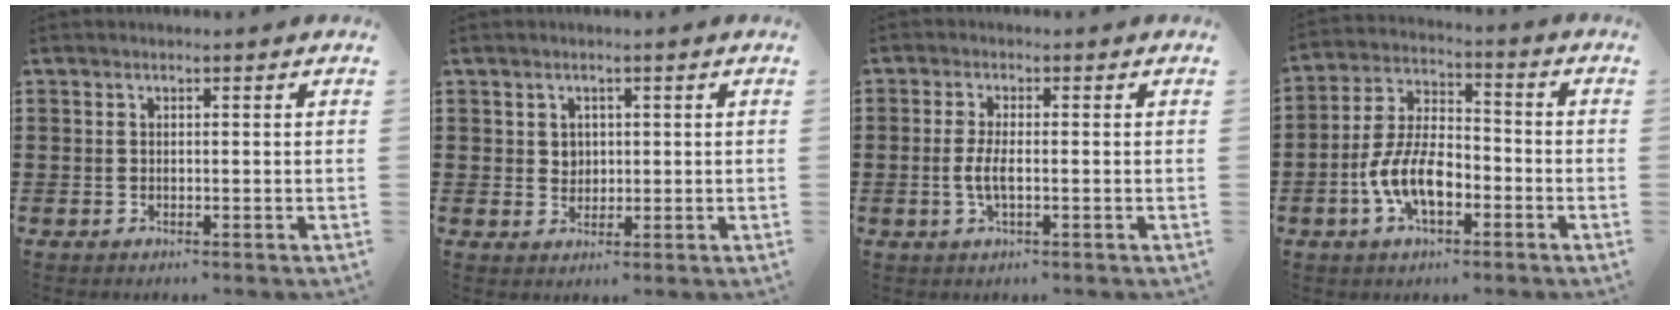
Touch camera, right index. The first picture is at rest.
{"total": 2.0, "force": [0.8, 1.7, 0.4], "torque": [-0.014, 0.008, 0.015]}
{"total": 3.5, "force": [-0.6, 0.9, 3.3], "torque": [-0.082, -0.007, -0.019]}
{"total": 9.1, "force": [-3.4, 4.7, 7.1], "torque": [-0.166, 0.001, -0.070]}